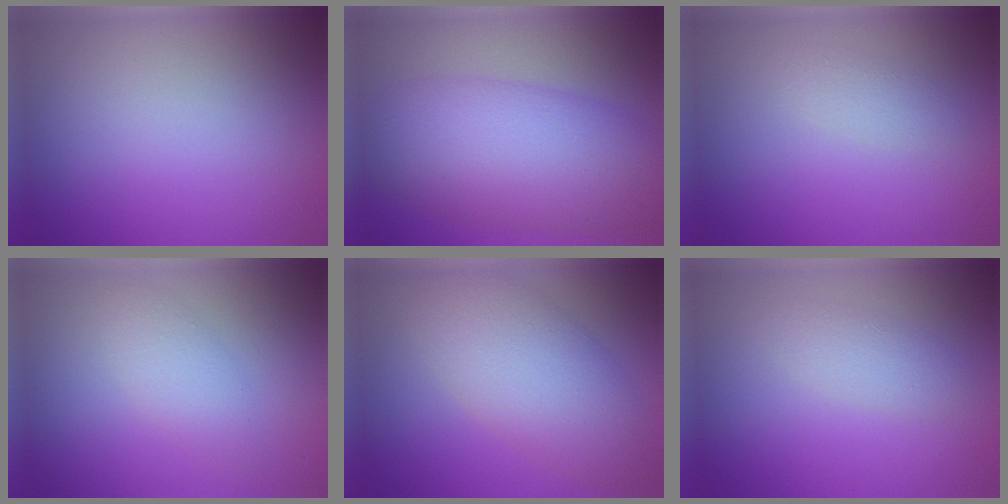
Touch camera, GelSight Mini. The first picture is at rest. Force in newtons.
{"total": 9.4, "press": 9.4, "slide": 0.2}
{"total": 1.4, "press": 1.4, "slide": 0.1}
{"total": 2.2, "press": 2.2, "slide": 0.0}
{"total": 7.2, "press": 7.2, "slide": 0.6}
{"total": 1.9, "press": 1.9, "slide": 0.1}